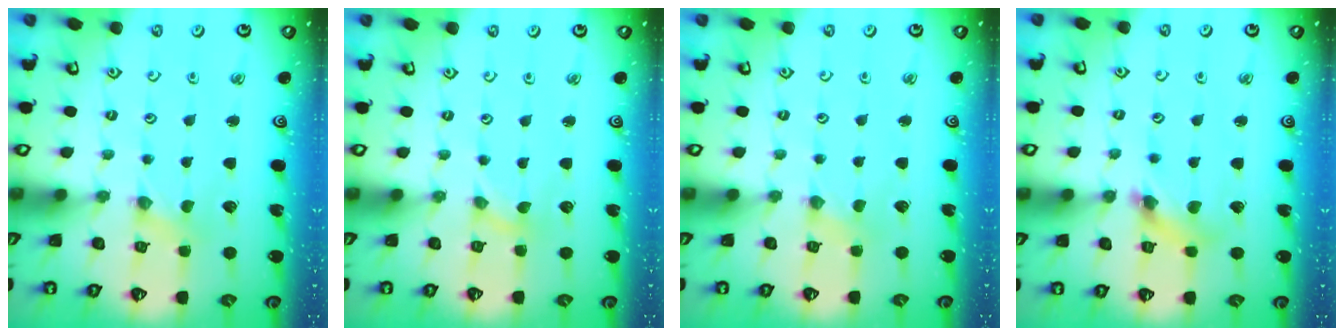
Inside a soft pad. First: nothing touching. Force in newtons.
{"total": 0.0}
{"total": 0.0}
{"total": 4.8, "press": 4.8, "slide": 0.5}